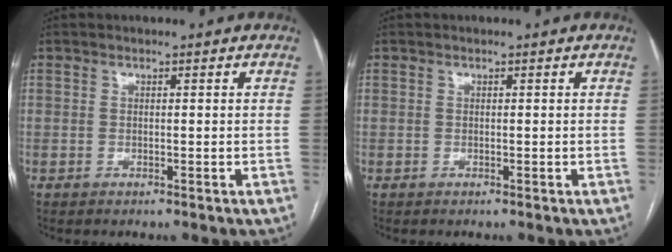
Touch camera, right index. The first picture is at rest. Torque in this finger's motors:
{"motor_torque": [0.00, 0.00, 0.00, 0.00]}